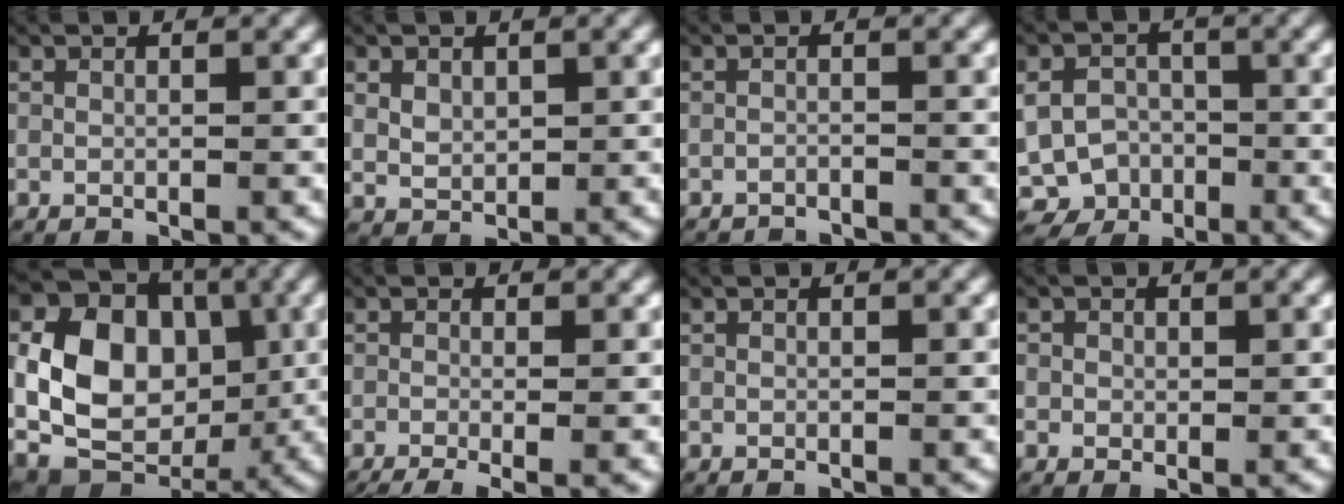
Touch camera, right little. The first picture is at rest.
{"total": 2.2, "force": [0.7, 1.8, 1.0], "torque": [-0.031, -0.009, 0.025]}
{"total": 1.5, "force": [-1.5, 0.1, 0.0], "torque": [-0.002, -0.007, -0.024]}
{"total": 12.6, "force": [-4.3, 11.4, 3.1], "torque": [-0.081, -0.052, -0.075]}
{"total": 14.1, "force": [-0.4, 11.1, 8.6], "torque": [-0.184, -0.035, 0.008]}
{"total": 3.9, "force": [-2.8, 1.1, 2.6], "torque": [-0.041, -0.018, -0.036]}
{"total": 0.0}
{"total": 1.3, "force": [0.1, 1.2, 0.4], "torque": [-0.007, -0.003, 0.001]}